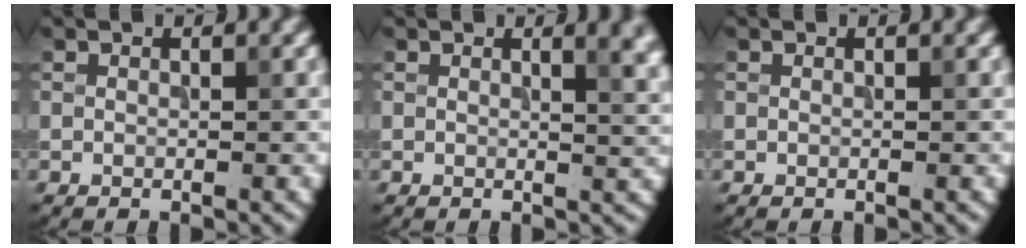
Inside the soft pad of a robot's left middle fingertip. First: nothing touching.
{"total": 3.3, "force": [1.6, 1.1, 2.7], "torque": [-0.023, 0.002, 0.021]}
{"total": 0.0}